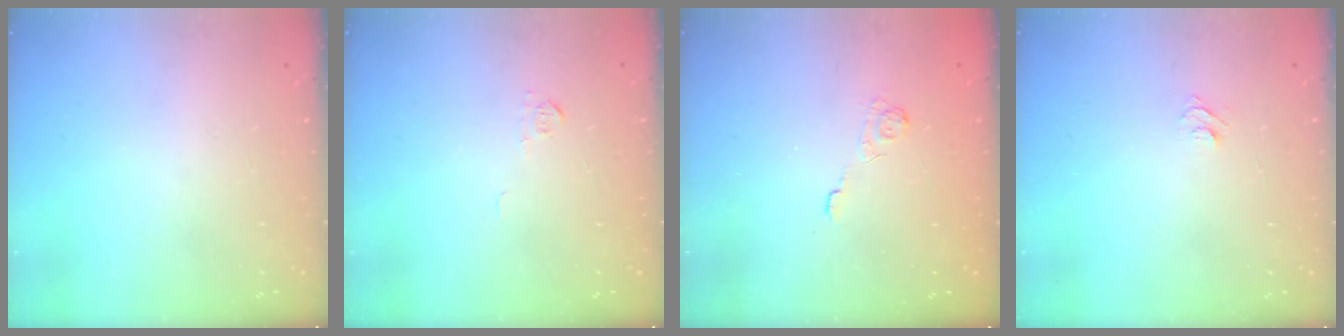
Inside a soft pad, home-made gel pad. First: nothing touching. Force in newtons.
{"total": 3.6, "press": 3.5, "slide": 0.6}
{"total": 2.7, "press": 2.2, "slide": 1.5}
{"total": 4.2, "press": 4.2, "slide": 0.5}